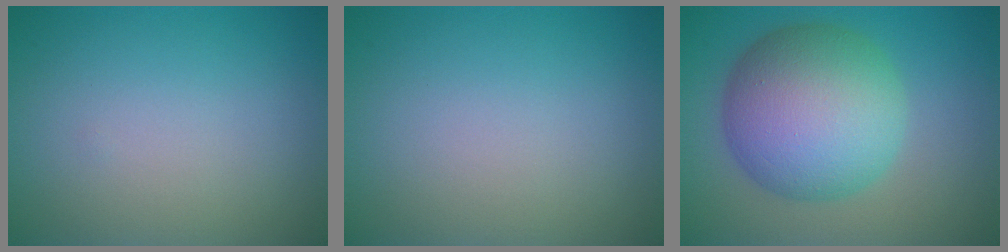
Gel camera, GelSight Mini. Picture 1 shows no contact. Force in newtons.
{"total": 0.0}
{"total": 10.8, "press": 10.8, "slide": 0.2}